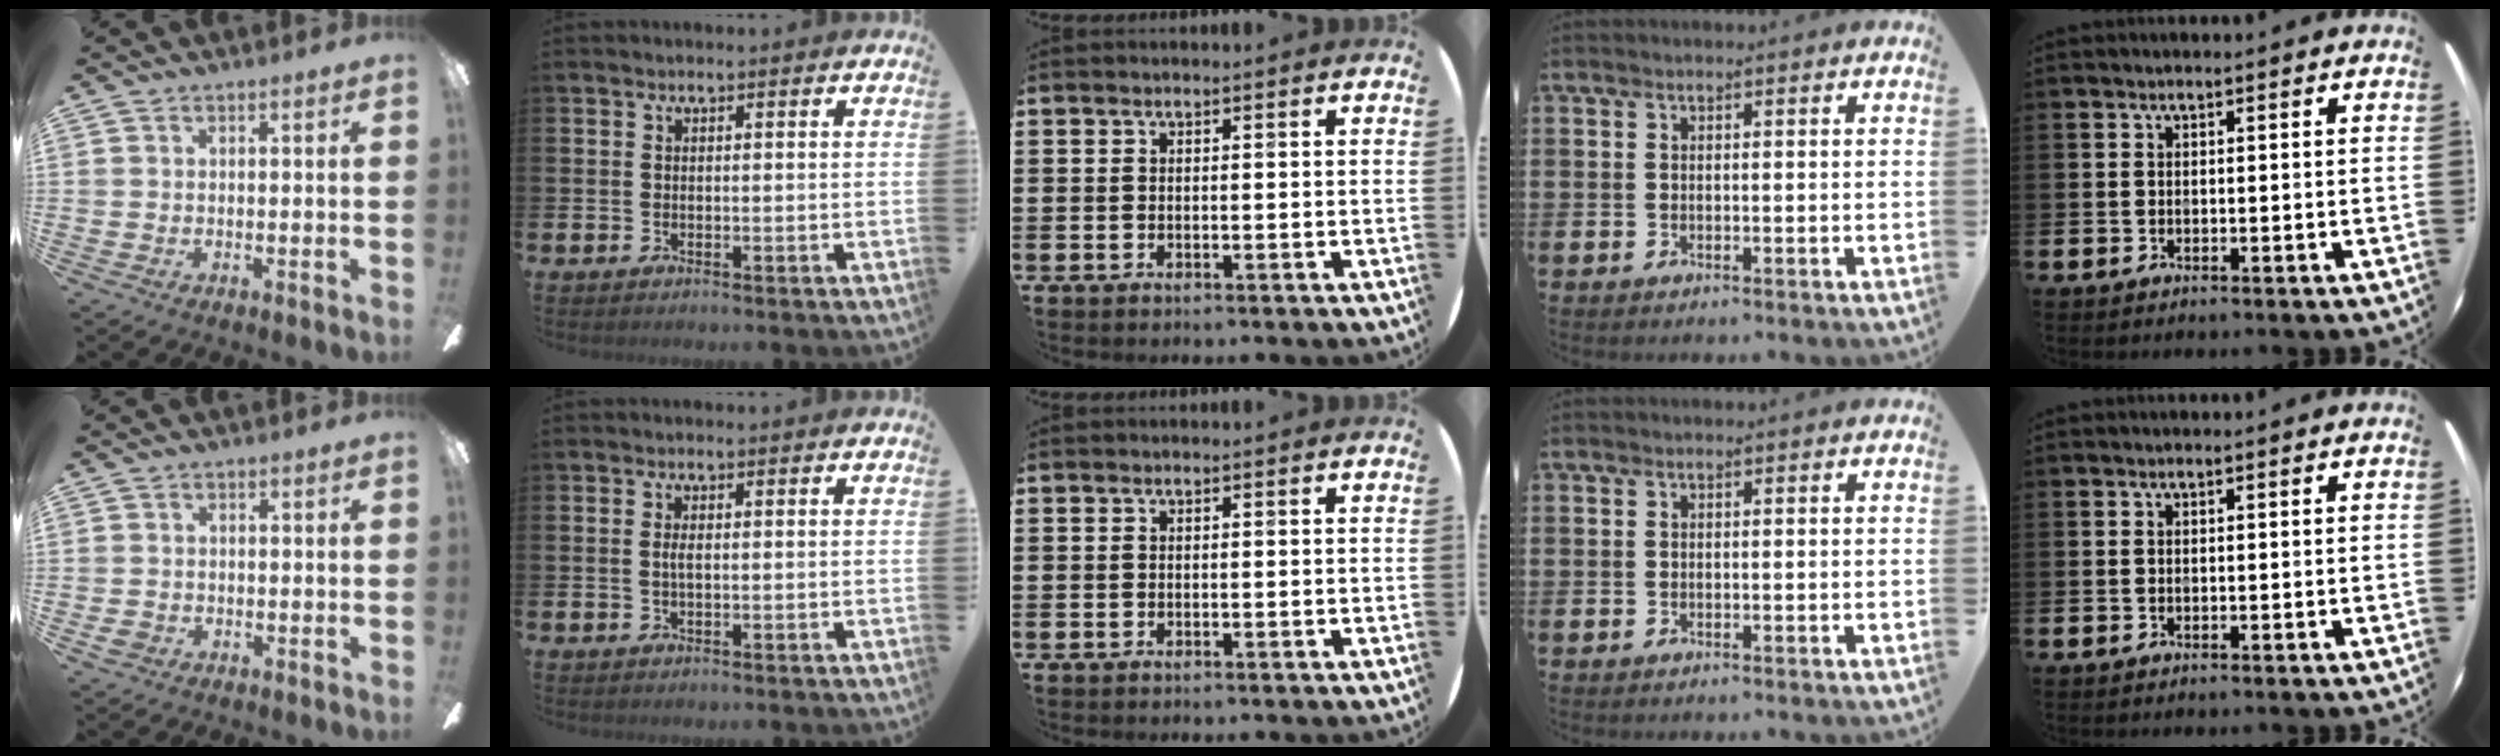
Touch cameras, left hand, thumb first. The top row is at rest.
{"thumb": {"total": 2.2, "force": [-1.0, 1.7, 0.8], "torque": [-0.020, 0.004, -0.023]}, "index": {"total": 1.2, "force": [0.1, 0.4, 1.1], "torque": [-0.017, 0.001, -0.001]}}